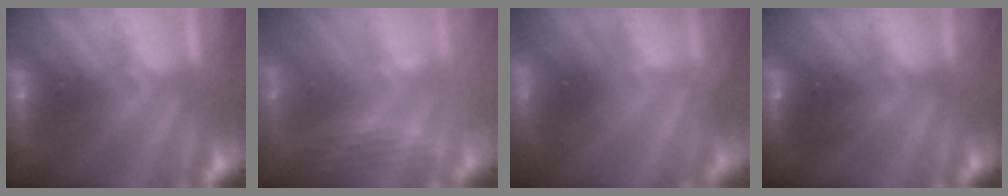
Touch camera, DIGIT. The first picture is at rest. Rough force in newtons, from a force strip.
{"total": 2.9}
{"total": 2.2}
{"total": 2.6}